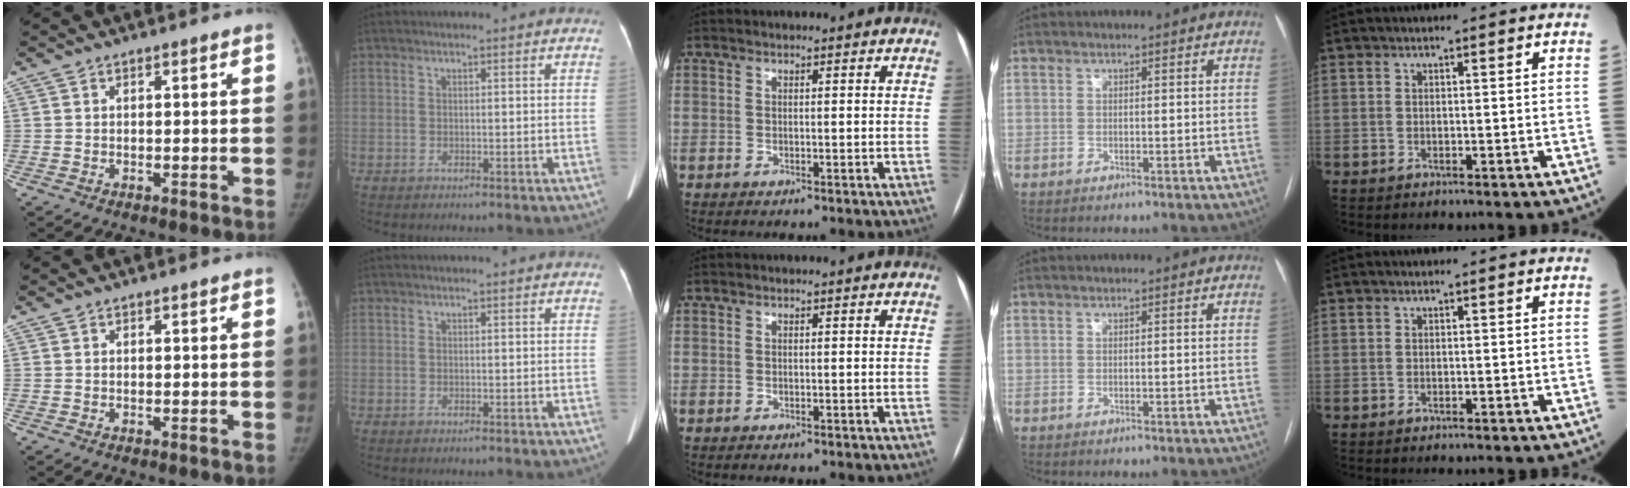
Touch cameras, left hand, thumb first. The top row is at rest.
{}